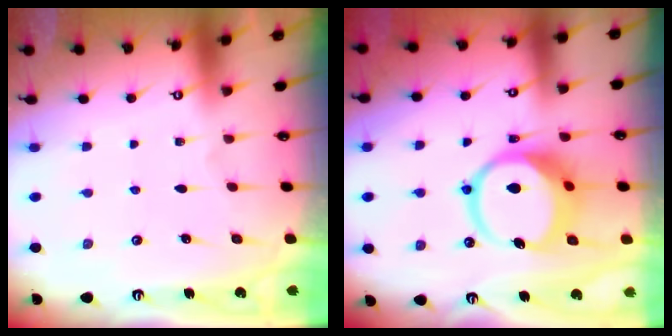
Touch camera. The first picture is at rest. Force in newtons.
{"total": 12.2, "press": 12.1, "slide": 1.6}